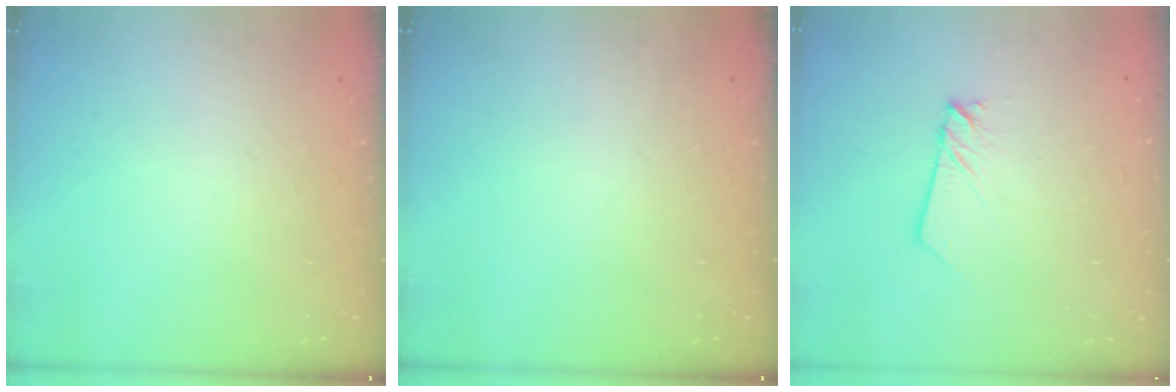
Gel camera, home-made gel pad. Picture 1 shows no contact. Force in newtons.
{"total": 0.0}
{"total": 1.9, "press": 1.9, "slide": 0.2}